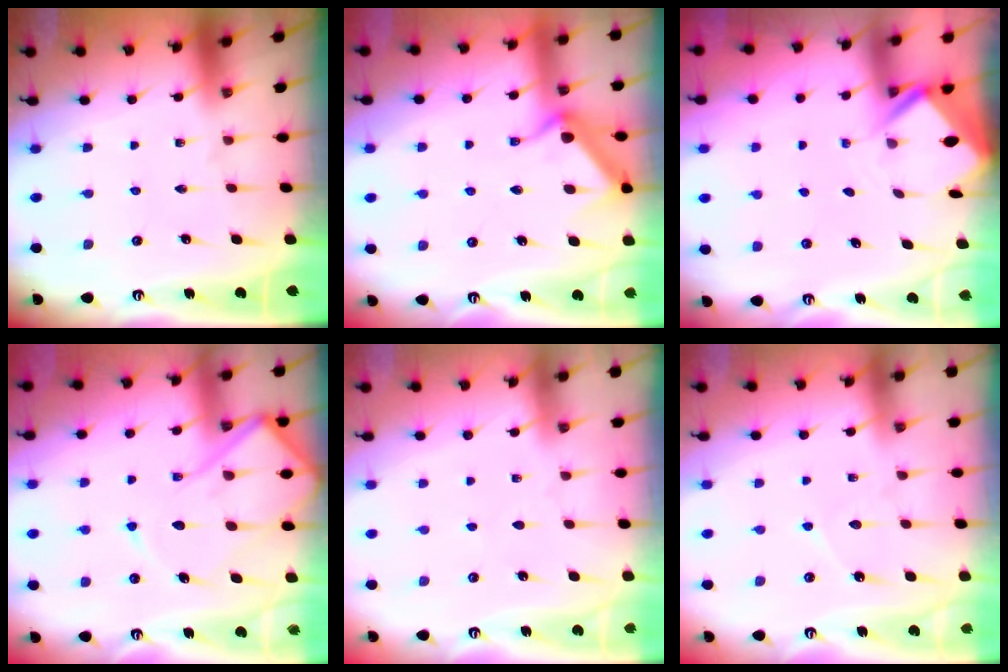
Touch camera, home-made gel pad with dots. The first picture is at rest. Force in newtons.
{"total": 11.0, "press": 11.0, "slide": 0.2}
{"total": 2.5, "press": 2.5, "slide": 0.2}
{"total": 12.7, "press": 12.6, "slide": 1.1}
{"total": 2.8, "press": 2.8, "slide": 0.4}
{"total": 5.5, "press": 5.5, "slide": 0.5}